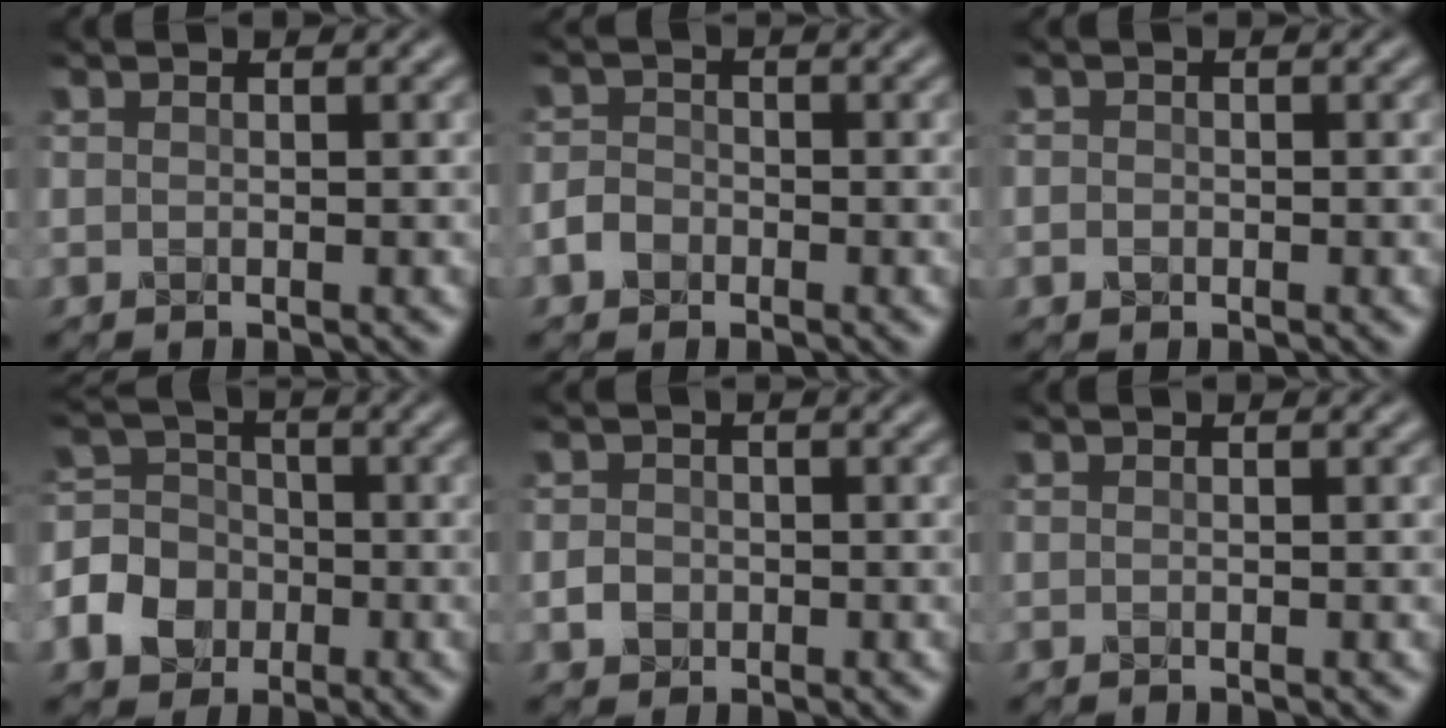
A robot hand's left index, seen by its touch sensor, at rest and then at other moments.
{"total": 2.1, "force": [-1.1, 1.6, 0.8], "torque": [-0.013, 0.001, -0.029]}
{"total": 1.4, "force": [-0.2, 1.3, 0.5], "torque": [0.002, 0.000, -0.011]}
{"total": 6.9, "force": [-2.7, 5.8, 2.8], "torque": [-0.061, 0.002, -0.080]}
{"total": 1.6, "force": [-0.5, 1.4, 0.6], "torque": [-0.008, -0.001, -0.015]}
{"total": 0.0}